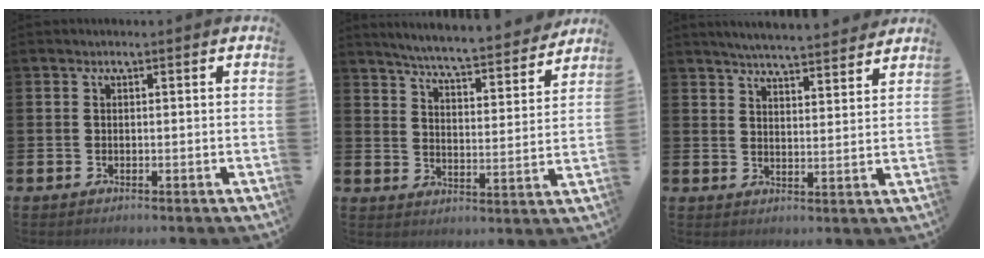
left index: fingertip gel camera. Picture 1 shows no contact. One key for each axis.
{"total": 6.3, "fx": 6.0, "fy": -0.3, "fz": 1.6, "tx": -0.053, "ty": -0.050, "tz": 0.101}
{"total": 5.3, "fx": 5.3, "fy": -0.1, "fz": 0.7, "tx": -0.028, "ty": -0.034, "tz": 0.094}